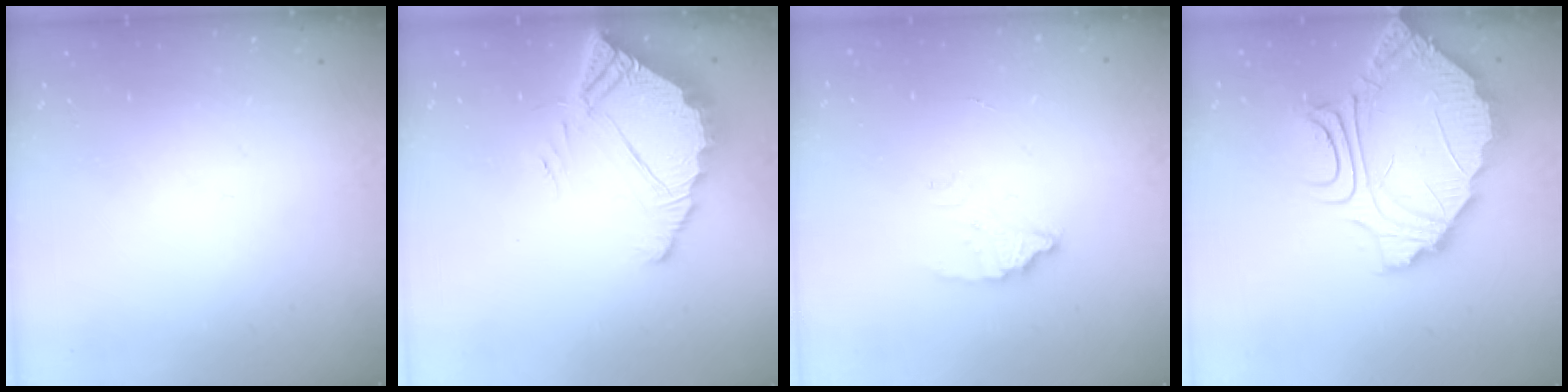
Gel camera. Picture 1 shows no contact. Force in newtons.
{"total": 7.6, "press": 7.6, "slide": 0.8}
{"total": 2.7, "press": 2.7, "slide": 0.1}
{"total": 11.1, "press": 11.0, "slide": 0.9}